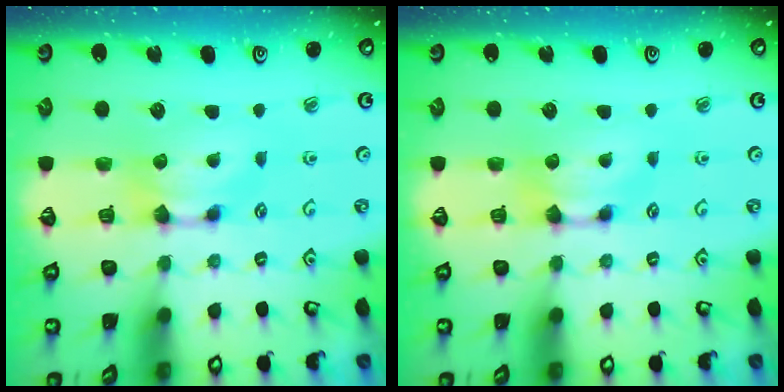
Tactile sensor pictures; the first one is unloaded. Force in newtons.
{"total": 0.0}